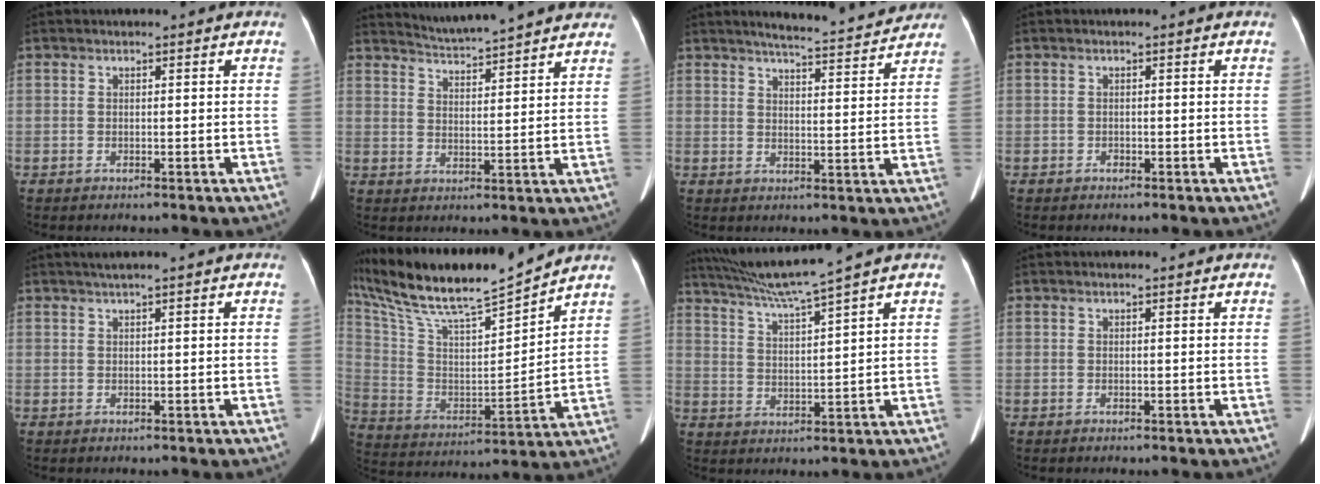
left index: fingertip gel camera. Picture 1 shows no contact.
{"total": 12.5, "force": [11.9, 0.5, 4.1], "torque": [-0.067, 0.014, 0.157]}
{"total": 10.9, "force": [10.2, 0.6, 3.7], "torque": [-0.055, 0.000, 0.126]}
{"total": 0.6, "force": [-0.5, 0.3, 0.0], "torque": [-0.004, -0.006, -0.008]}
{"total": 1.6, "force": [1.1, -0.3, 1.1], "torque": [-0.021, 0.010, 0.024]}
{"total": 20.0, "force": [17.8, 0.3, 9.2], "torque": [-0.185, -0.006, 0.318]}
{"total": 8.4, "force": [7.1, -2.5, 3.6], "torque": [-0.072, -0.001, 0.136]}
{"total": 0.8, "force": [0.7, 0.1, 0.2], "torque": [-0.008, 0.012, 0.011]}